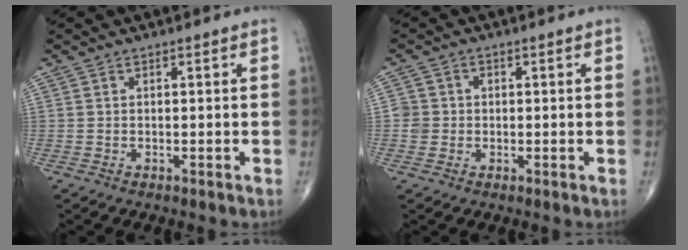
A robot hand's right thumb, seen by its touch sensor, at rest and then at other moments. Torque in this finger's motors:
{"motor_torque": [0.11, 0.08, 0.29, 0.20, -0.01]}